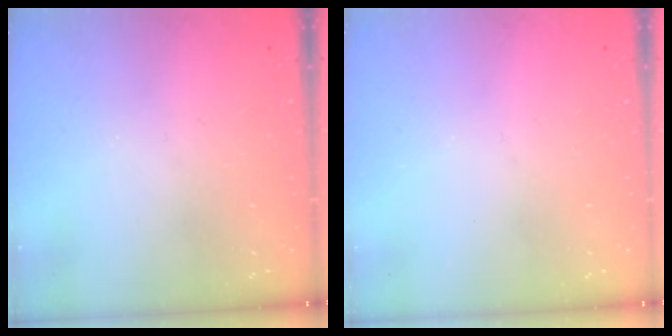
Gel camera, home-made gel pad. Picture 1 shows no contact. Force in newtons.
{"total": 0.0}